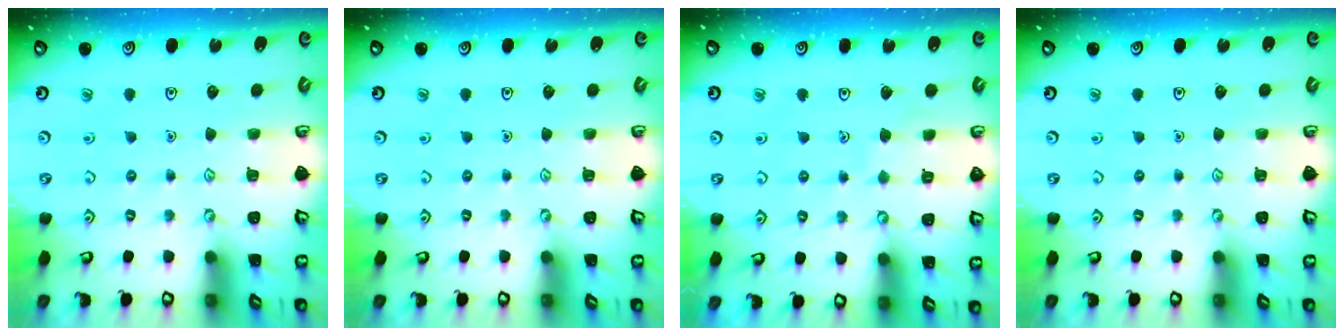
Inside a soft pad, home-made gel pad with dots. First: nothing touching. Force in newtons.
{"total": 0.0}
{"total": 2.7, "press": 2.7, "slide": 0.1}
{"total": 0.0}